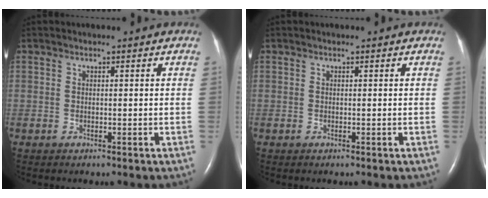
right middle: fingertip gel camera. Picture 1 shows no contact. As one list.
[{"total": 0.0}]